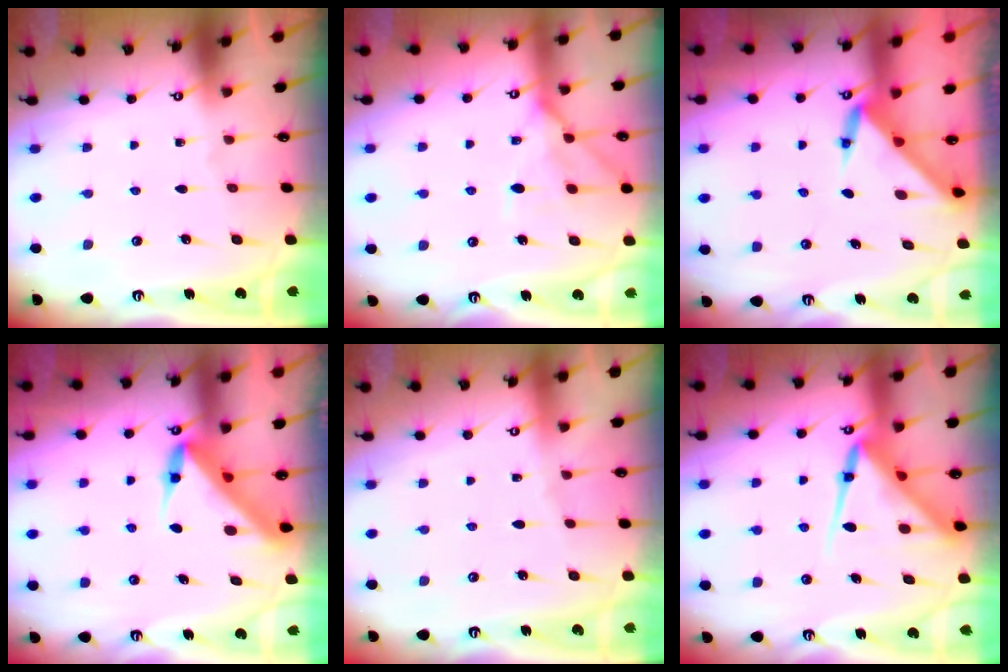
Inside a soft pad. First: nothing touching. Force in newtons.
{"total": 13.2, "press": 13.1, "slide": 1.2}
{"total": 3.2, "press": 3.2, "slide": 0.1}
{"total": 5.0, "press": 5.0, "slide": 0.3}
{"total": 2.4, "press": 2.4, "slide": 0.4}
{"total": 11.1, "press": 11.0, "slide": 1.1}